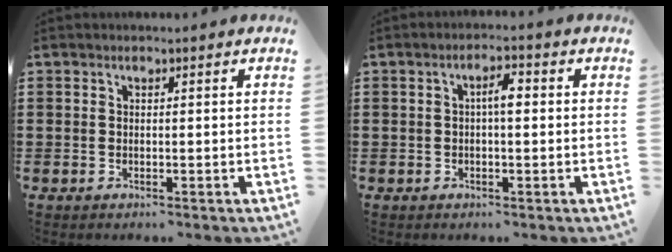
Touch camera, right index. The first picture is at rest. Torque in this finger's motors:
{"motor_torque": [0.77, -0.31, 0.11, 0.07]}